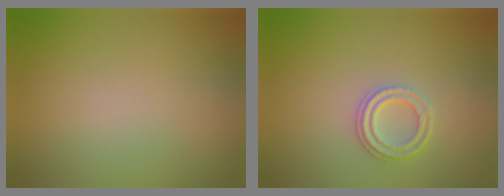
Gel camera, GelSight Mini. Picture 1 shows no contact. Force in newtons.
{"total": 2.3, "press": 2.2, "slide": 0.8}